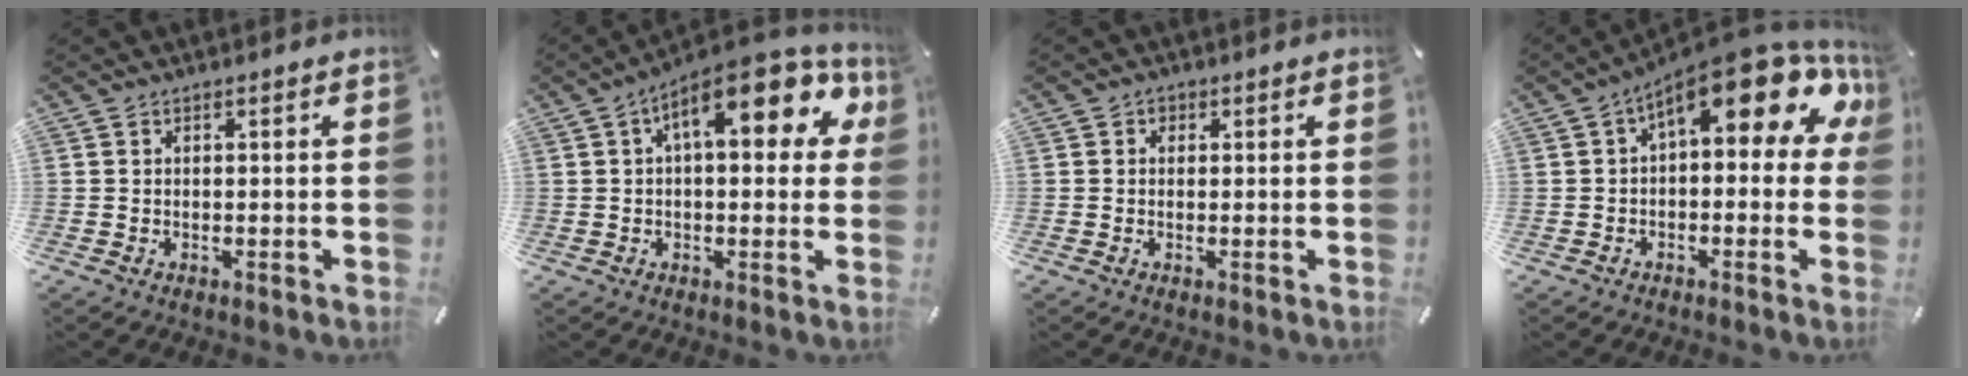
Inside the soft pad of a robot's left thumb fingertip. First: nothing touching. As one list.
[{"total": 15.6, "force": [5.7, 6.9, 12.9], "torque": [-0.171, -0.022, 0.089]}, {"total": 1.2, "force": [0.1, 1.1, 0.5], "torque": [-0.010, 0.008, -0.001]}, {"total": 16.7, "force": [7.9, 6.3, 13.3], "torque": [-0.196, -0.056, 0.130]}]